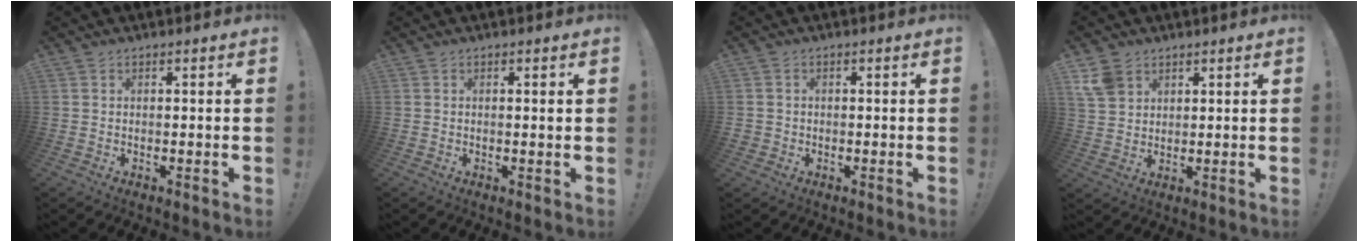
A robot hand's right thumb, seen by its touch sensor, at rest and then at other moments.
{"total": 0.9, "force": [0.5, -0.3, 0.7], "torque": [-0.006, -0.003, 0.007]}
{"total": 1.5, "force": [-0.4, 1.3, 0.6], "torque": [-0.011, 0.004, -0.007]}
{"total": 7.0, "force": [4.2, 4.8, 2.8], "torque": [-0.057, -0.009, 0.087]}